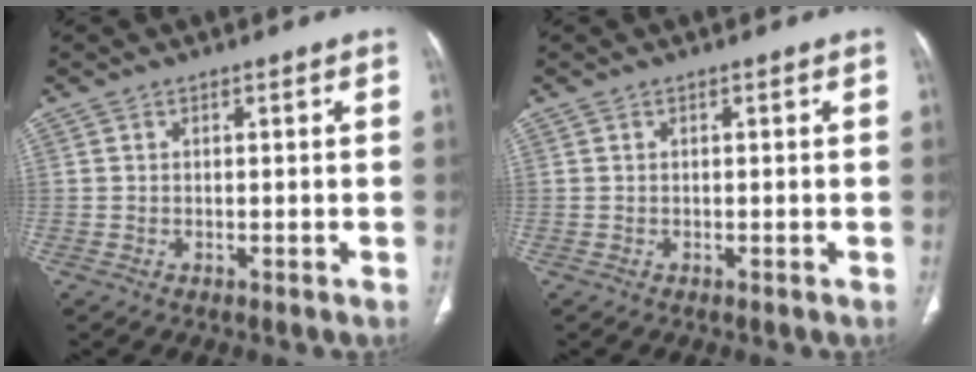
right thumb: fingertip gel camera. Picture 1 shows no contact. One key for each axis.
{"total": 0.0}